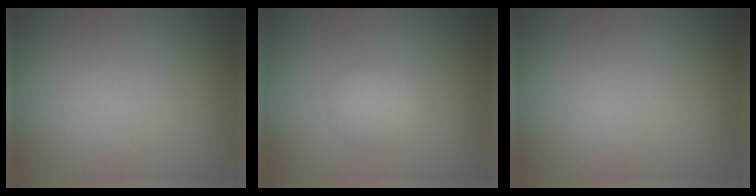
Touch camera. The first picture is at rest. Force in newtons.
{"total": 2.3, "press": 2.3, "slide": 0.1}
{"total": 0.0}